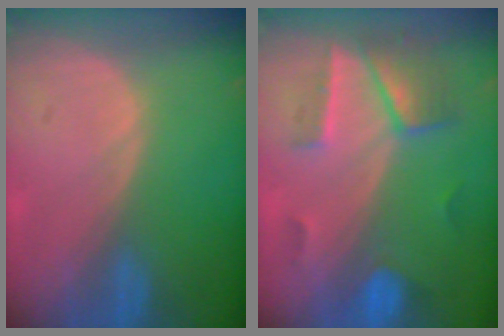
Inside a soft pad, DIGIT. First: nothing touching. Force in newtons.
{"total": 6.9, "press": 6.4, "slide": 2.6}